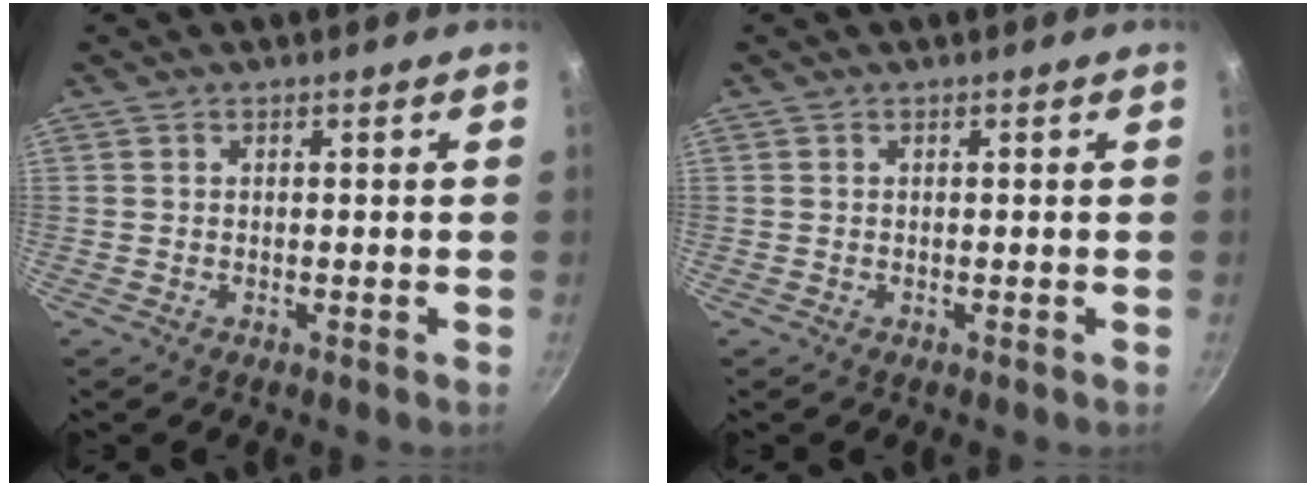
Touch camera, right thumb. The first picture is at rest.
{"total": 0.0}